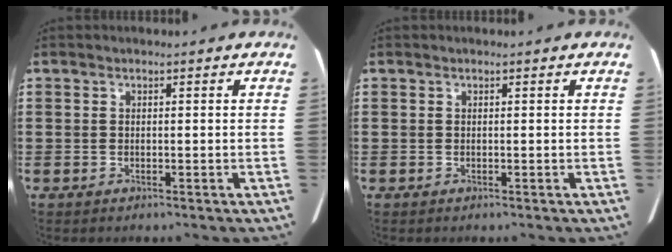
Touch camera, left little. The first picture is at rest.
{"total": 0.0}